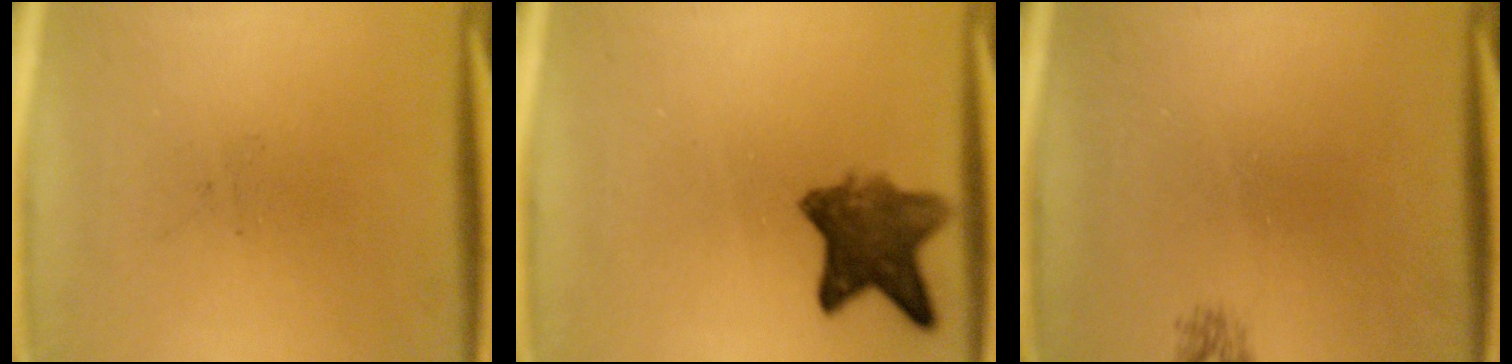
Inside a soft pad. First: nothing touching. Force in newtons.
{"total": 7.5}
{"total": 0.9}